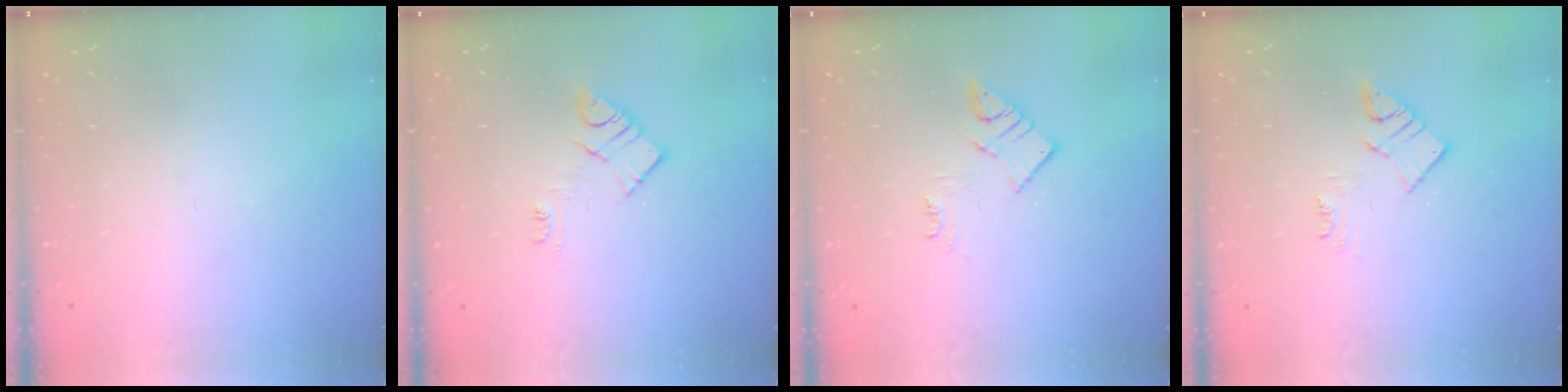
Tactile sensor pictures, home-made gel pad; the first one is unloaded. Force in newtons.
{"total": 8.7, "press": 8.7, "slide": 0.3}
{"total": 6.9, "press": 6.8, "slide": 0.3}
{"total": 6.9, "press": 6.8, "slide": 0.3}